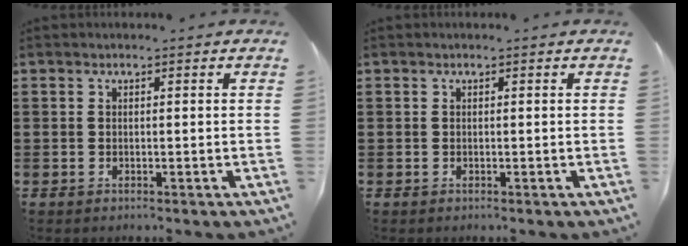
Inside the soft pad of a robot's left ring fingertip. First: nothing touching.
{"total": 0.0}